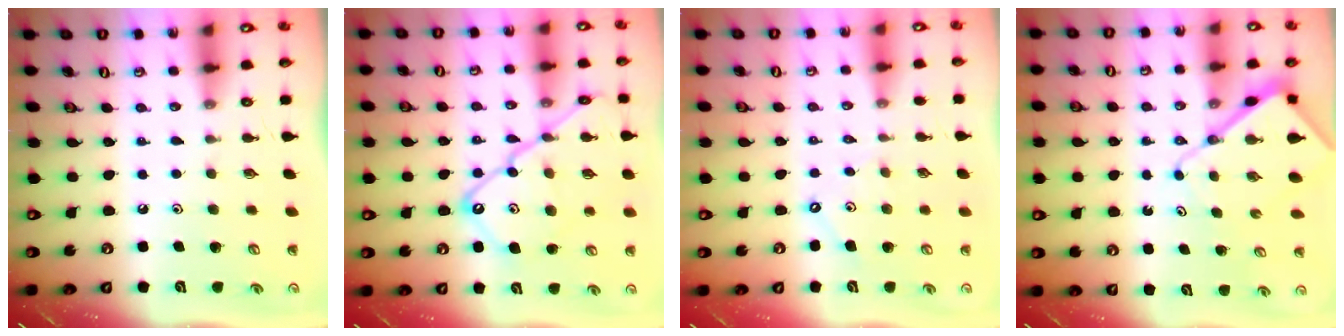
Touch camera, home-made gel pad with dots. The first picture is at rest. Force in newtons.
{"total": 16.7, "press": 16.6, "slide": 1.8}
{"total": 3.7, "press": 3.6, "slide": 0.6}
{"total": 8.4, "press": 8.3, "slide": 0.9}